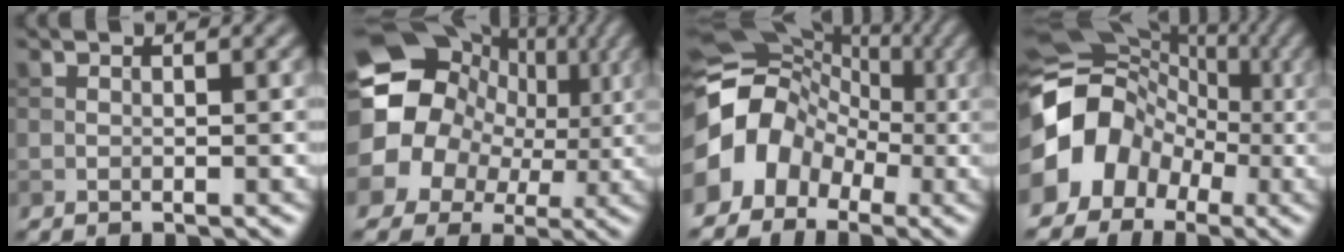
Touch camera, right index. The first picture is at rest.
{"total": 19.7, "force": [3.8, 17.6, 7.9], "torque": [-0.189, 0.034, 0.026]}
{"total": 8.7, "force": [-1.9, 7.1, 4.6], "torque": [-0.075, 0.011, -0.044]}
{"total": 11.2, "force": [-2.0, 9.5, 5.6], "torque": [-0.093, 0.003, -0.050]}